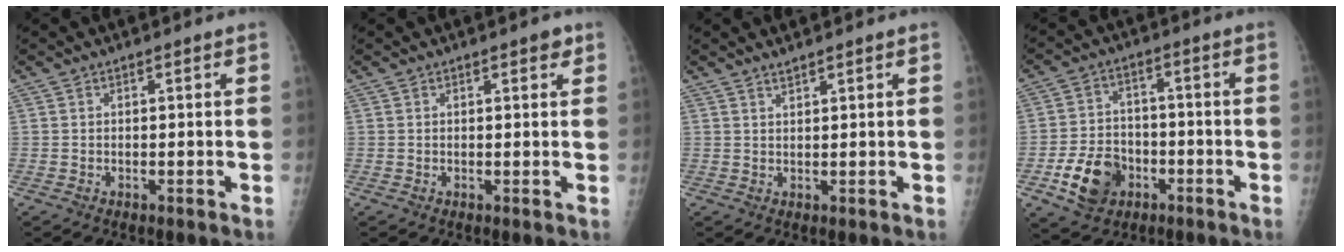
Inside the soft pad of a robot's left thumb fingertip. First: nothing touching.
{"total": 1.7, "force": [1.0, 0.7, 1.2], "torque": [-0.007, -0.002, 0.010]}
{"total": 1.5, "force": [1.4, 0.1, 0.6], "torque": [-0.006, -0.008, 0.027]}
{"total": 10.4, "force": [-4.3, 7.8, 5.3], "torque": [-0.074, 0.019, -0.072]}